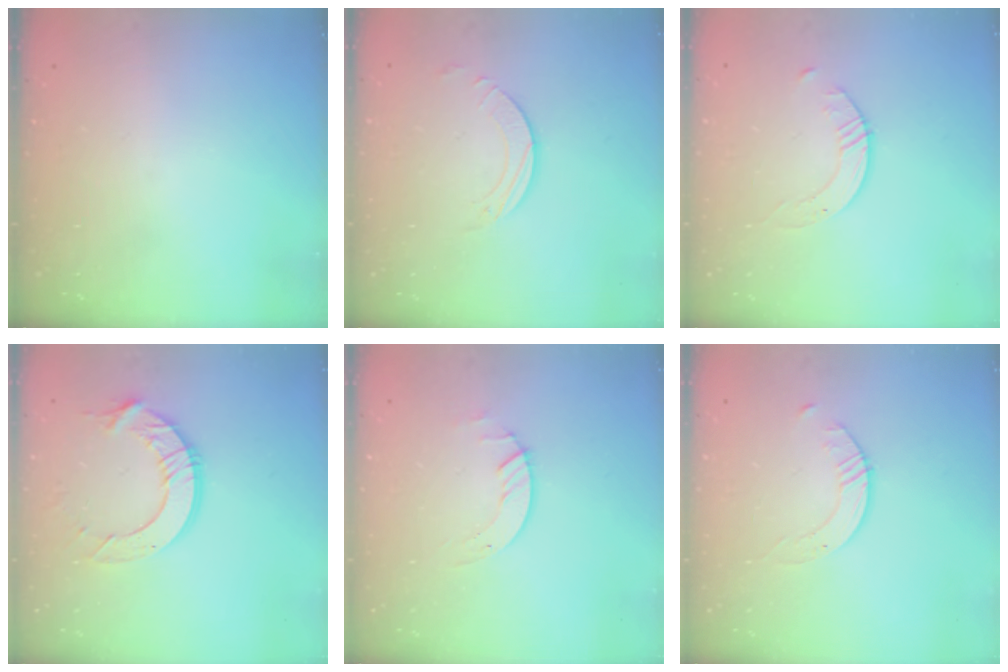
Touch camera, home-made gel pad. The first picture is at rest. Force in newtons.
{"total": 1.9, "press": 1.9, "slide": 0.1}
{"total": 1.7, "press": 1.7, "slide": 0.2}
{"total": 11.2, "press": 11.1, "slide": 1.3}
{"total": 2.0, "press": 2.0, "slide": 0.2}
{"total": 1.7, "press": 1.7, "slide": 0.2}